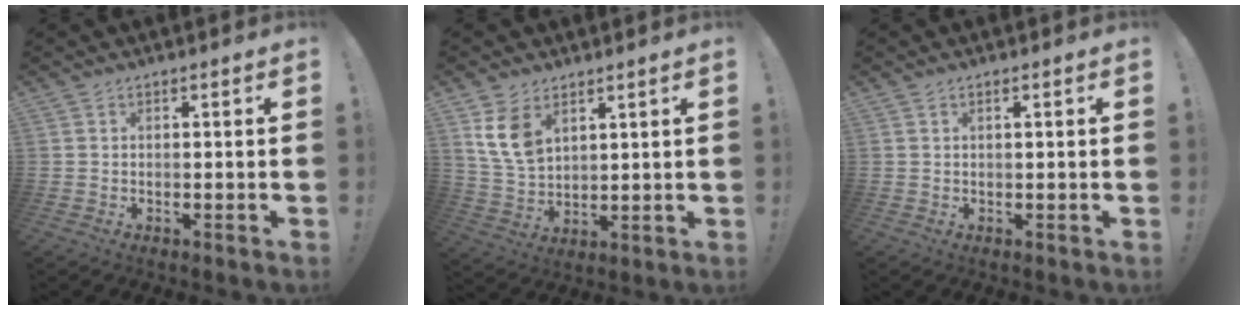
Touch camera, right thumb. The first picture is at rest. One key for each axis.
{"total": 9.7, "fx": 5.1, "fy": 6.2, "fz": 5.5, "tx": -0.108, "ty": -0.019, "tz": 0.103}
{"total": 0.7, "fx": 0.4, "fy": 0.0, "fz": 0.6, "tx": -0.011, "ty": 0.000, "tz": 0.005}